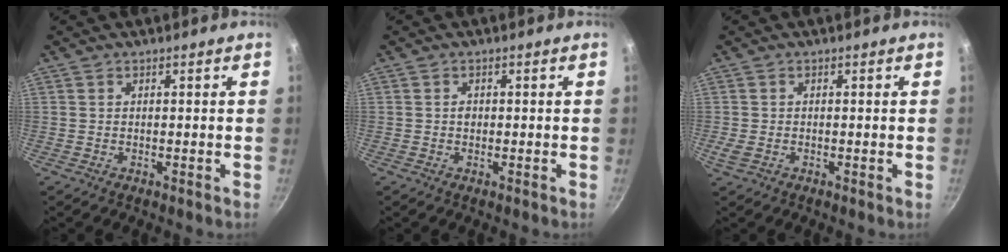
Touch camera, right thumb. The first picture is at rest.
{"total": 1.0, "force": [0.0, 0.9, 0.6], "torque": [-0.007, 0.001, 0.000]}
{"total": 1.8, "force": [-0.5, 1.1, 1.3], "torque": [-0.029, 0.000, -0.008]}